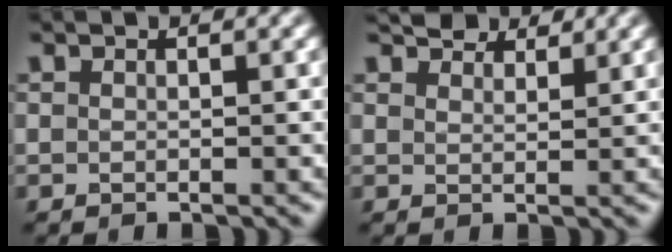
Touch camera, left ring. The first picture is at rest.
{"total": 3.3, "force": [3.0, 1.2, 1.0], "torque": [-0.020, 0.007, 0.042]}